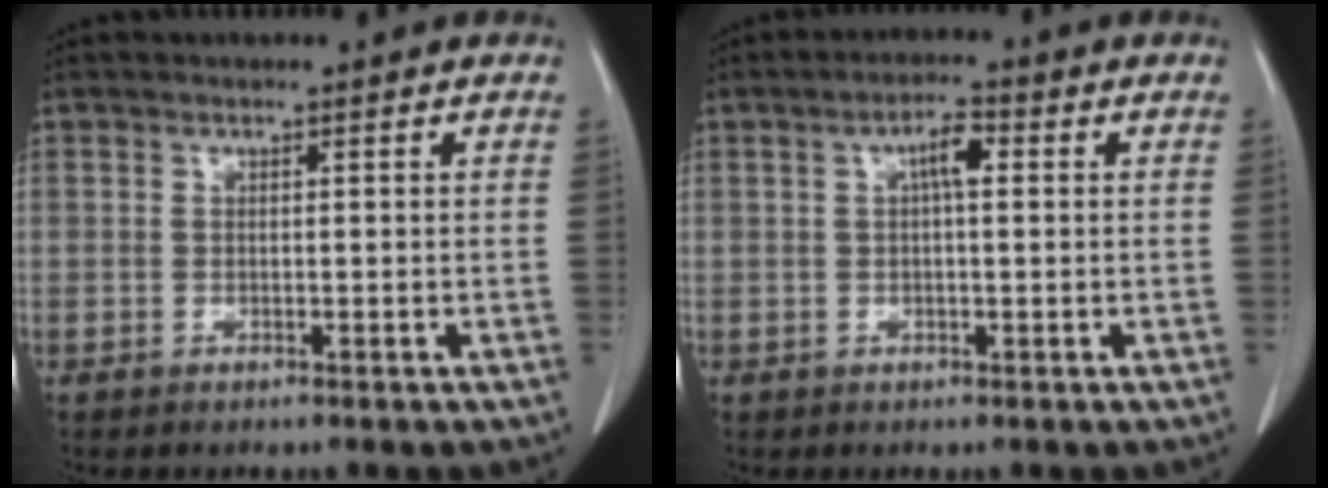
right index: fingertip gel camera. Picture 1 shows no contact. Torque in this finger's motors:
{"motor_torque": [0.40, -0.01, 0.09, 0.04]}